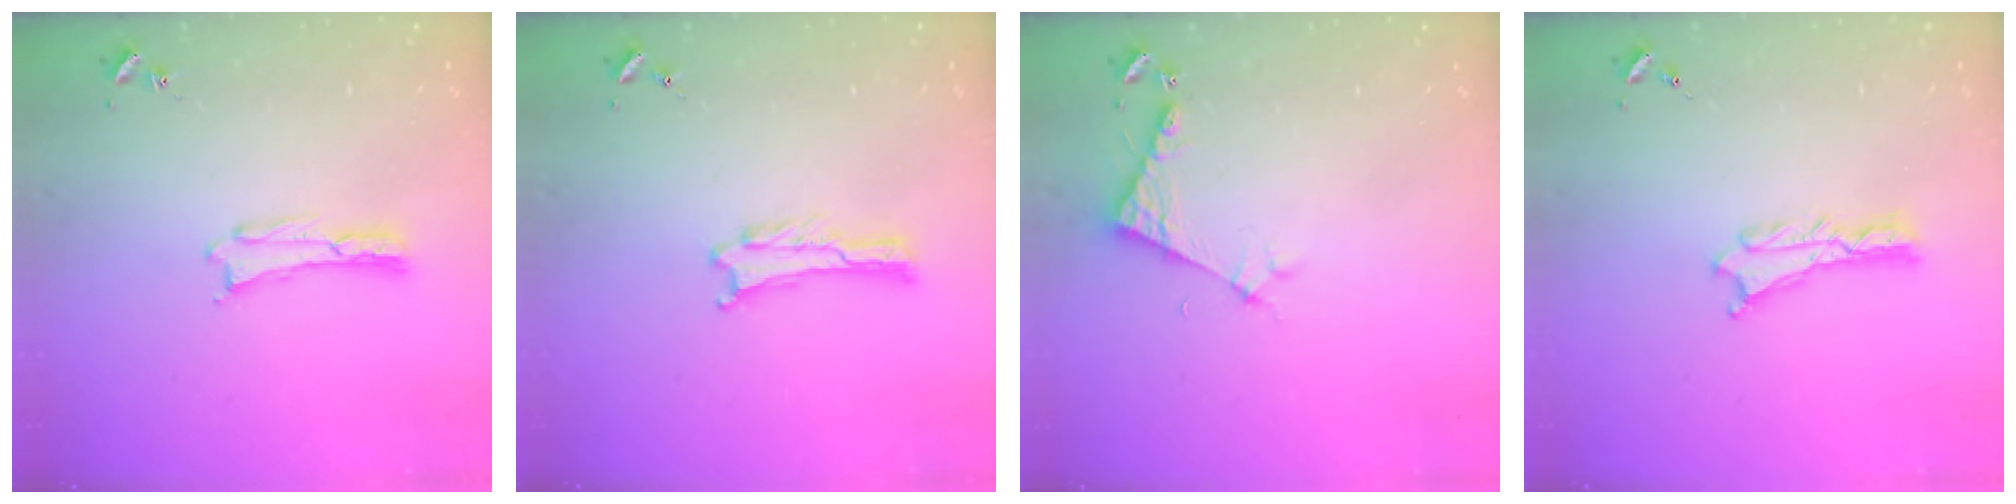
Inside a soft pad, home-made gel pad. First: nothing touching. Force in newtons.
{"total": 0.0}
{"total": 4.3, "press": 4.3, "slide": 0.4}
{"total": 0.7, "press": 0.6, "slide": 0.2}